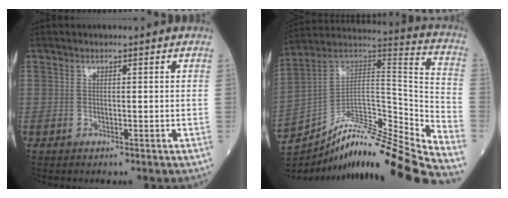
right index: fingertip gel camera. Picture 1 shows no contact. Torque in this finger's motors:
{"motor_torque": [-0.23, -0.52, 0.26, 0.02]}